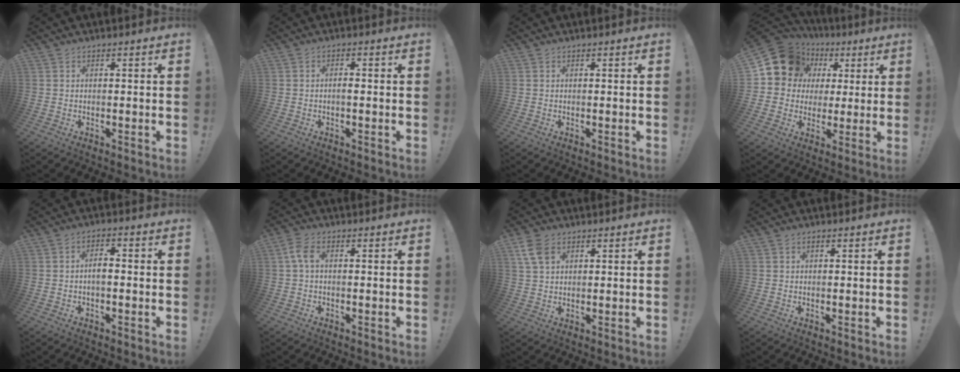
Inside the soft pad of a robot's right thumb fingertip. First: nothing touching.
{"total": 1.9, "force": [-0.9, 0.4, 1.7], "torque": [-0.036, 0.007, -0.015]}
{"total": 0.0}
{"total": 13.5, "force": [4.8, 11.6, 4.8], "torque": [-0.071, -0.018, 0.102]}
{"total": 4.0, "force": [-0.9, 1.5, 3.6], "torque": [-0.078, 0.009, -0.017]}
{"total": 4.3, "force": [0.2, 2.3, 3.6], "torque": [-0.081, 0.013, 0.005]}
{"total": 6.1, "force": [2.7, 3.7, 3.9], "torque": [-0.076, -0.004, 0.053]}
{"total": 0.0}